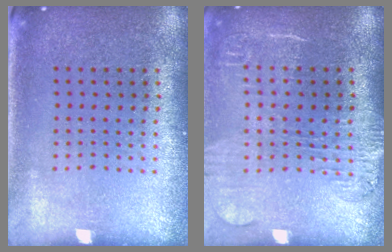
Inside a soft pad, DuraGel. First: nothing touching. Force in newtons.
{"total": 1.8, "press": 1.5, "slide": 1.0}